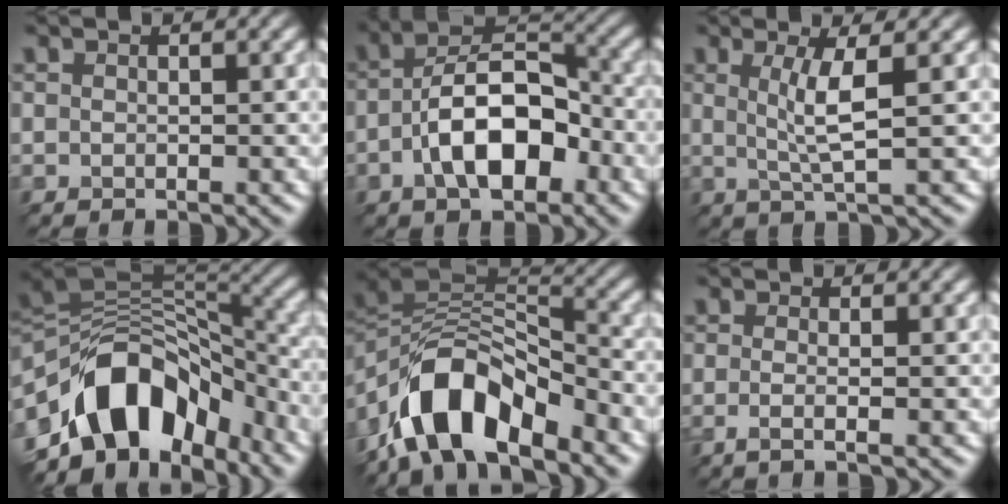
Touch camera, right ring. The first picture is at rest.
{"total": 6.9, "force": [-3.5, 2.8, 5.3], "torque": [-0.120, 0.020, -0.040]}
{"total": 2.3, "force": [0.3, -0.6, 2.2], "torque": [-0.077, -0.002, 0.031]}
{"total": 10.2, "force": [-6.0, 6.1, 5.6], "torque": [-0.117, 0.020, -0.087]}
{"total": 8.4, "force": [-6.1, 3.1, 4.9], "torque": [-0.103, 0.012, -0.093]}
{"total": 1.3, "force": [-1.0, -0.2, 0.8], "torque": [-0.039, -0.012, -0.002]}